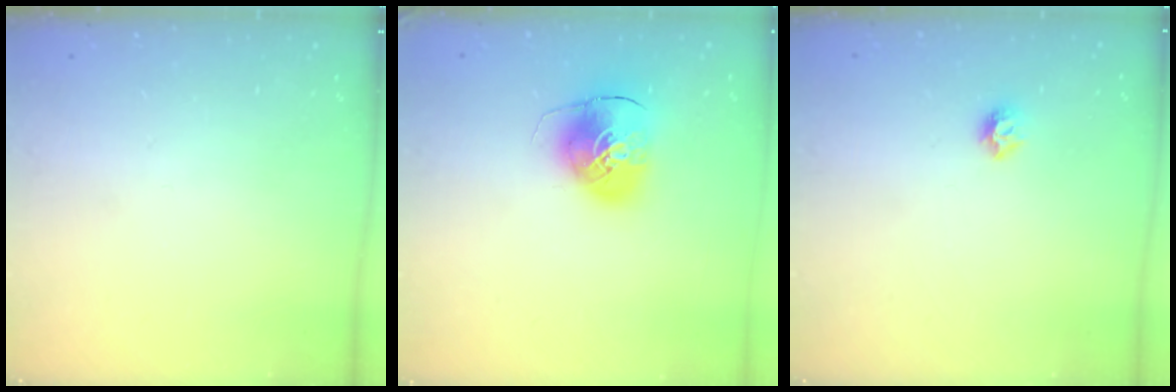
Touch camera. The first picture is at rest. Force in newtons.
{"total": 9.8, "press": 9.7, "slide": 1.5}
{"total": 6.0, "press": 5.9, "slide": 0.7}